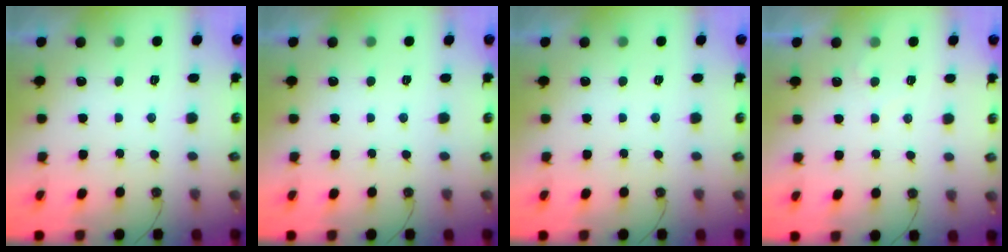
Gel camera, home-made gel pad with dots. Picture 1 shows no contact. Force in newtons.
{"total": 0.0}
{"total": 0.0}
{"total": 3.4, "press": 3.4, "slide": 0.4}